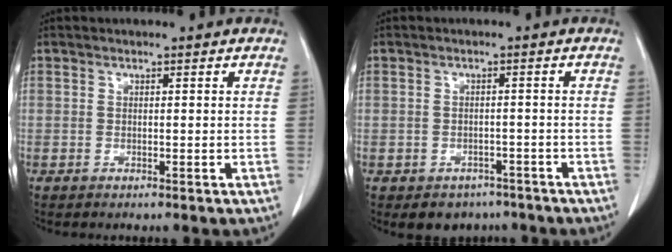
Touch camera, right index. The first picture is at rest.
{"total": 4.6, "force": [-3.4, 3.1, 0.5], "torque": [0.002, 0.013, -0.042]}